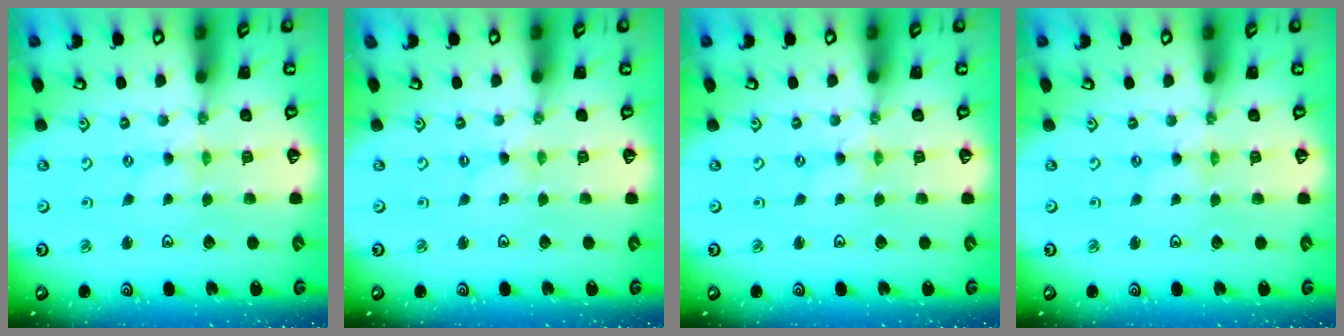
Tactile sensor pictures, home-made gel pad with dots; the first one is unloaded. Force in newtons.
{"total": 0.0}
{"total": 0.0}
{"total": 0.0}